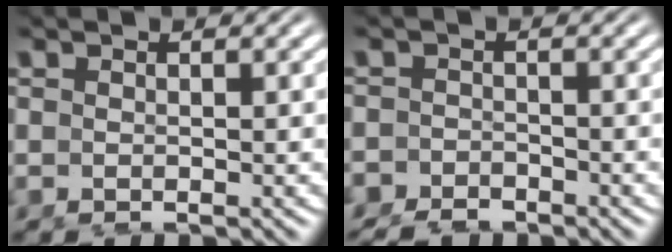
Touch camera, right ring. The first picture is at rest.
{"total": 2.7, "force": [-2.5, 0.8, -0.4], "torque": [0.009, -0.015, -0.041]}